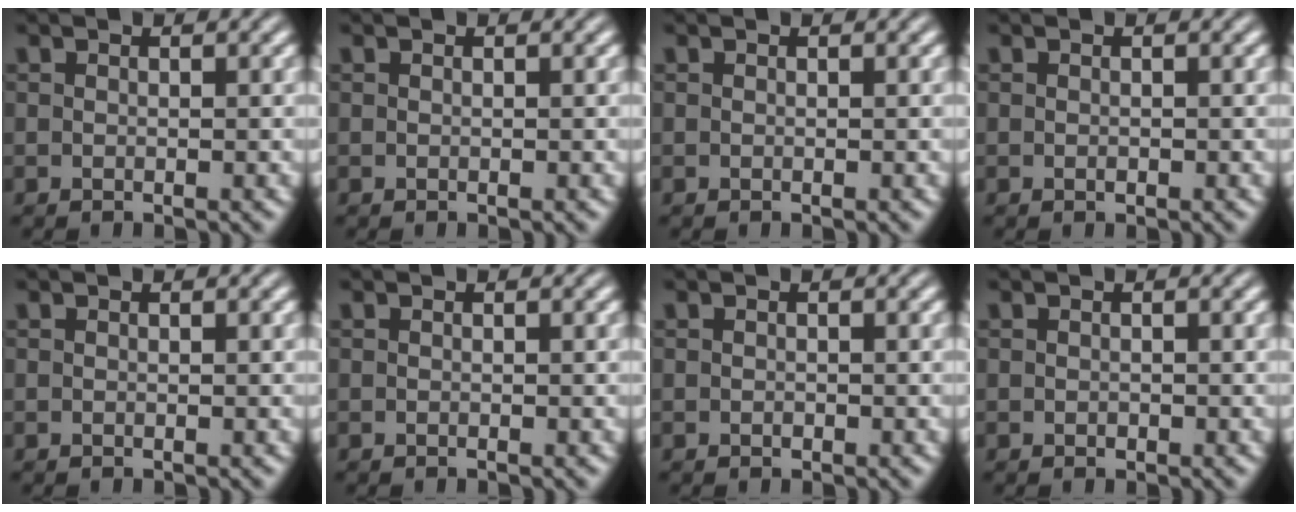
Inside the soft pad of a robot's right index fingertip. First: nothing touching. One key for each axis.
{"total": 0.0}
{"total": 0.0}
{"total": 0.0}
{"total": 0.0}
{"total": 0.0}
{"total": 0.0}
{"total": 0.0}